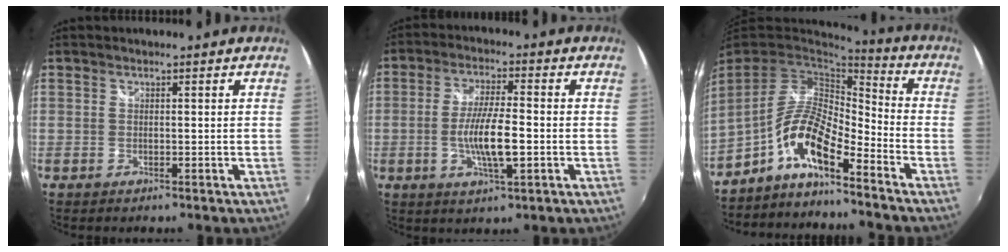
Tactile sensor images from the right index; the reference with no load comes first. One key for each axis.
{"total": 8.9, "fx": -2.0, "fy": 1.8, "fz": 8.5, "tx": -0.162, "ty": -0.007, "tz": -0.036}
{"total": 10.9, "fx": -6.9, "fy": 2.7, "fz": 8.1, "tx": -0.166, "ty": 0.004, "tz": -0.138}